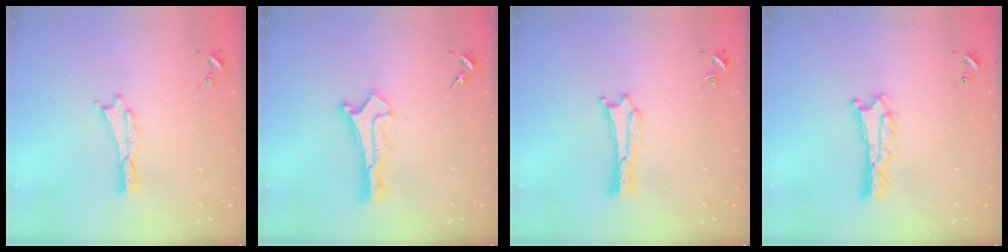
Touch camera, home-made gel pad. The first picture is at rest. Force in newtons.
{"total": 0.8, "press": 0.8, "slide": 0.0}
{"total": 0.9, "press": 0.9, "slide": 0.0}
{"total": 1.4, "press": 1.4, "slide": 0.1}